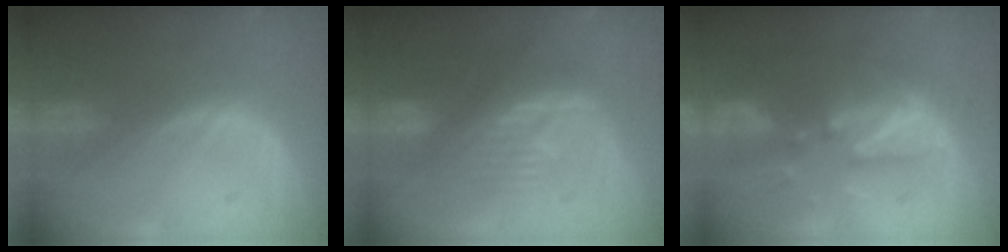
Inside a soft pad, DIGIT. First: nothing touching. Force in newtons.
{"total": 8.0, "press": 7.9, "slide": 1.1}
{"total": 9.5, "press": 8.6, "slide": 4.0}